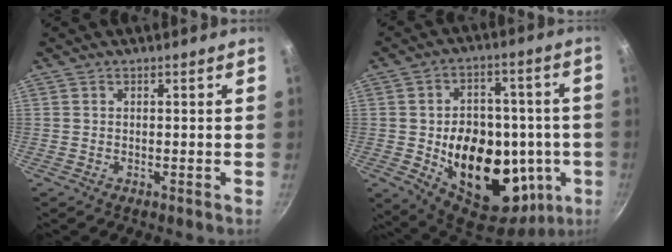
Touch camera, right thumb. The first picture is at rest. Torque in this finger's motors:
{"motor_torque": [-0.35, 1.60, 0.77, 0.17, 0.21]}